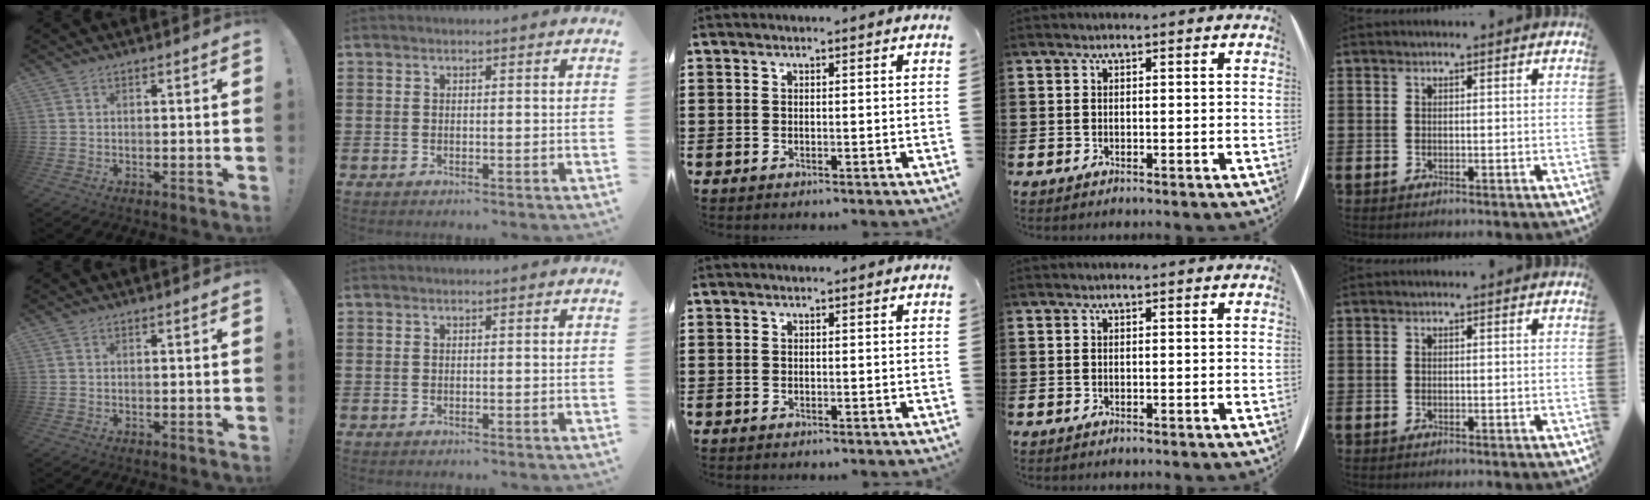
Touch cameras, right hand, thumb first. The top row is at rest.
{}